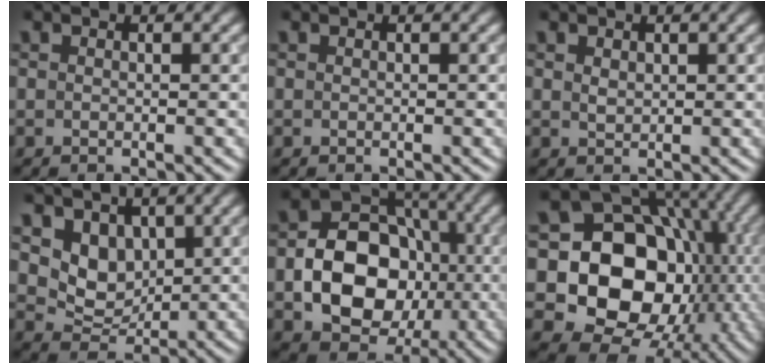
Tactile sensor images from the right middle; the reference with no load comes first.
{"total": 0.0}
{"total": 0.9, "force": [0.5, 0.6, 0.5], "torque": [-0.011, -0.001, 0.012]}
{"total": 4.4, "force": [1.6, 3.3, 2.4], "torque": [-0.050, -0.015, 0.029]}
{"total": 10.6, "force": [-2.1, 7.9, 6.7], "torque": [-0.111, 0.003, -0.041]}
{"total": 16.0, "force": [-1.4, 13.0, 9.1], "torque": [-0.124, -0.010, -0.037]}